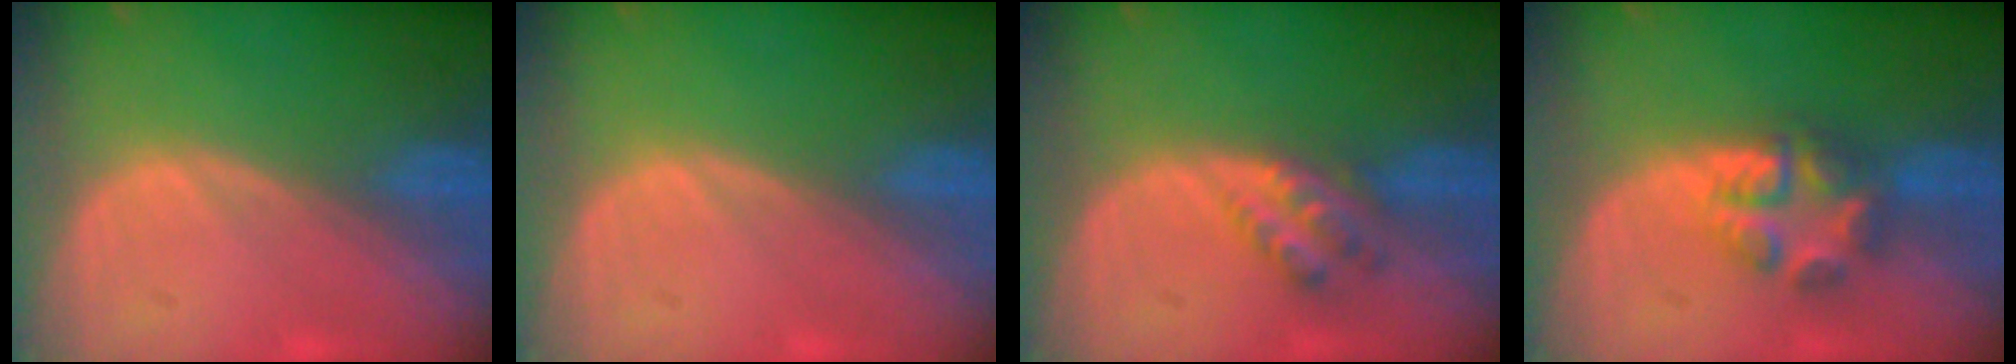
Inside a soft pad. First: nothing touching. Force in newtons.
{"total": 0.0}
{"total": 4.5, "press": 3.9, "slide": 2.2}
{"total": 5.7, "press": 5.3, "slide": 2.0}